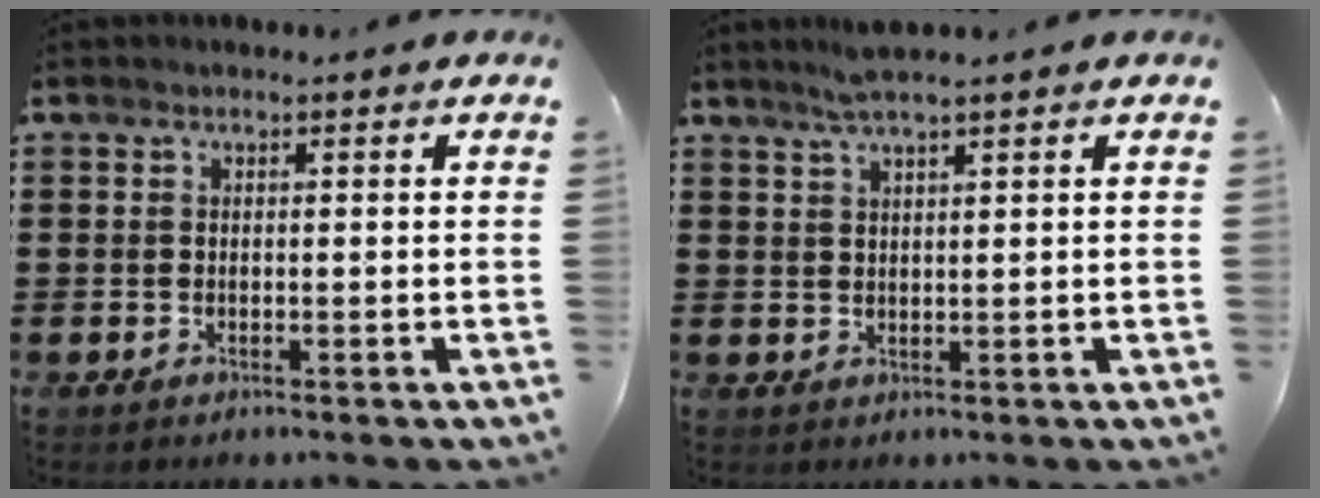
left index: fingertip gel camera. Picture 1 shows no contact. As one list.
[{"total": 2.7, "force": [2.2, -0.2, 1.5], "torque": [-0.034, 0.002, 0.041]}]